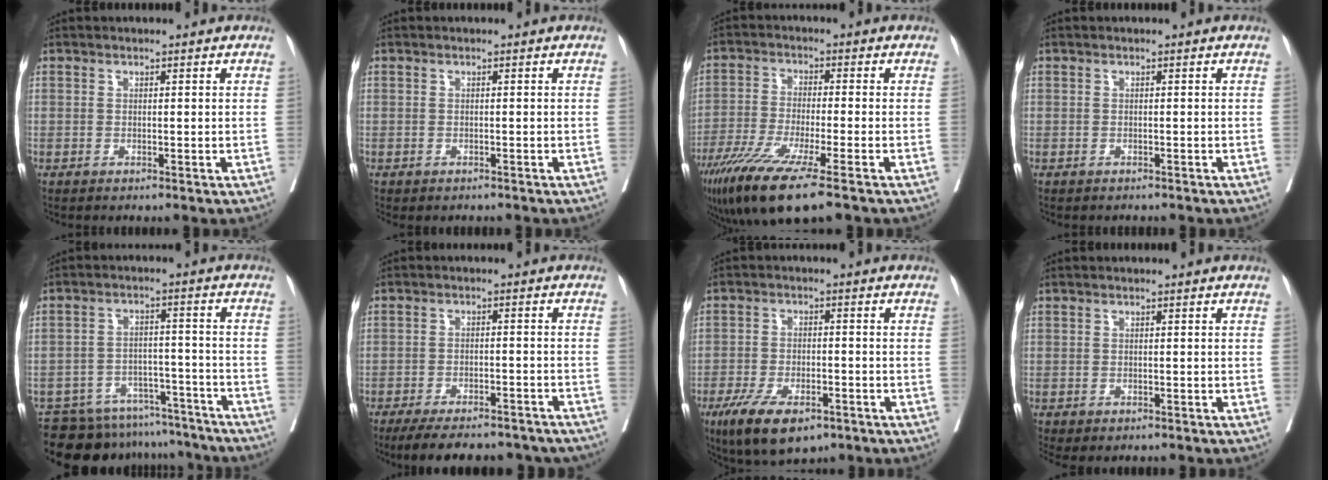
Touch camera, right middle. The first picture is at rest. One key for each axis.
{"total": 1.9, "fx": -1.6, "fy": 0.8, "fz": 0.7, "tx": -0.017, "ty": -0.005, "tz": -0.021}
{"total": 12.7, "fx": -8.3, "fy": 0.4, "fz": 9.5, "tx": -0.174, "ty": -0.039, "tz": -0.142}
{"total": 1.9, "fx": -1.7, "fy": 0.8, "fz": 0.5, "tx": -0.015, "ty": -0.004, "tz": -0.022}
{"total": 16.5, "fx": -15.1, "fy": 5.9, "fz": 3.3, "tx": -0.055, "ty": 0.020, "tz": -0.203}
{"total": 17.6, "fx": -15.6, "fy": 4.2, "fz": 7.2, "tx": -0.121, "ty": -0.011, "tz": -0.201}
{"total": 10.4, "fx": -6.6, "fy": 4.1, "fz": 6.9, "tx": -0.120, "ty": -0.013, "tz": -0.108}
{"total": 4.6, "fx": -3.5, "fy": 2.1, "fz": 2.3, "tx": -0.042, "ty": -0.004, "tz": -0.041}